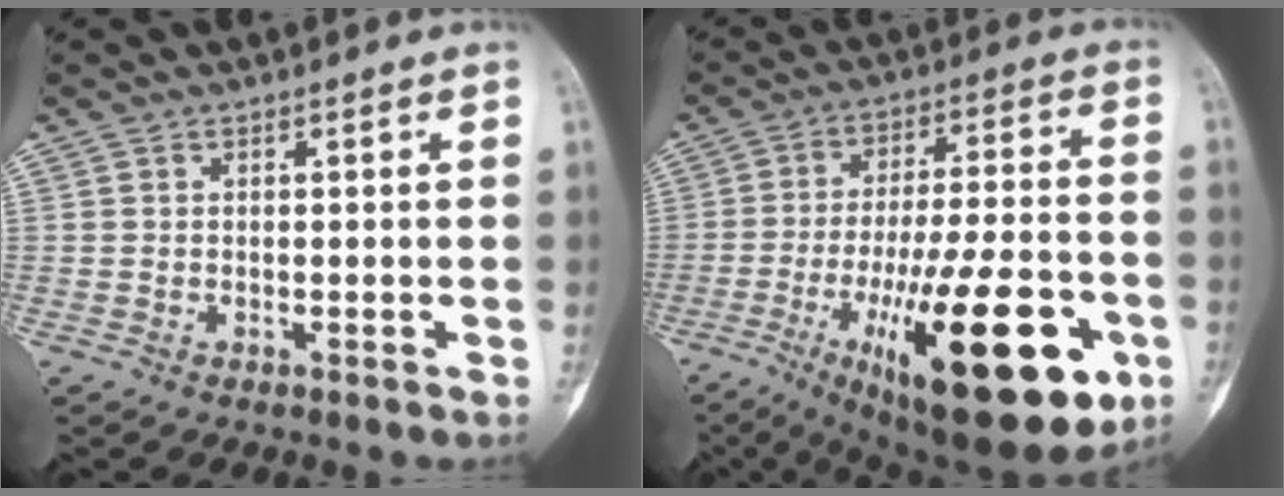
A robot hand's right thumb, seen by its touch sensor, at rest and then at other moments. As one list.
[{"total": 29.0, "force": [-10.7, 9.5, 25.2], "torque": [-0.354, 0.025, -0.147]}]